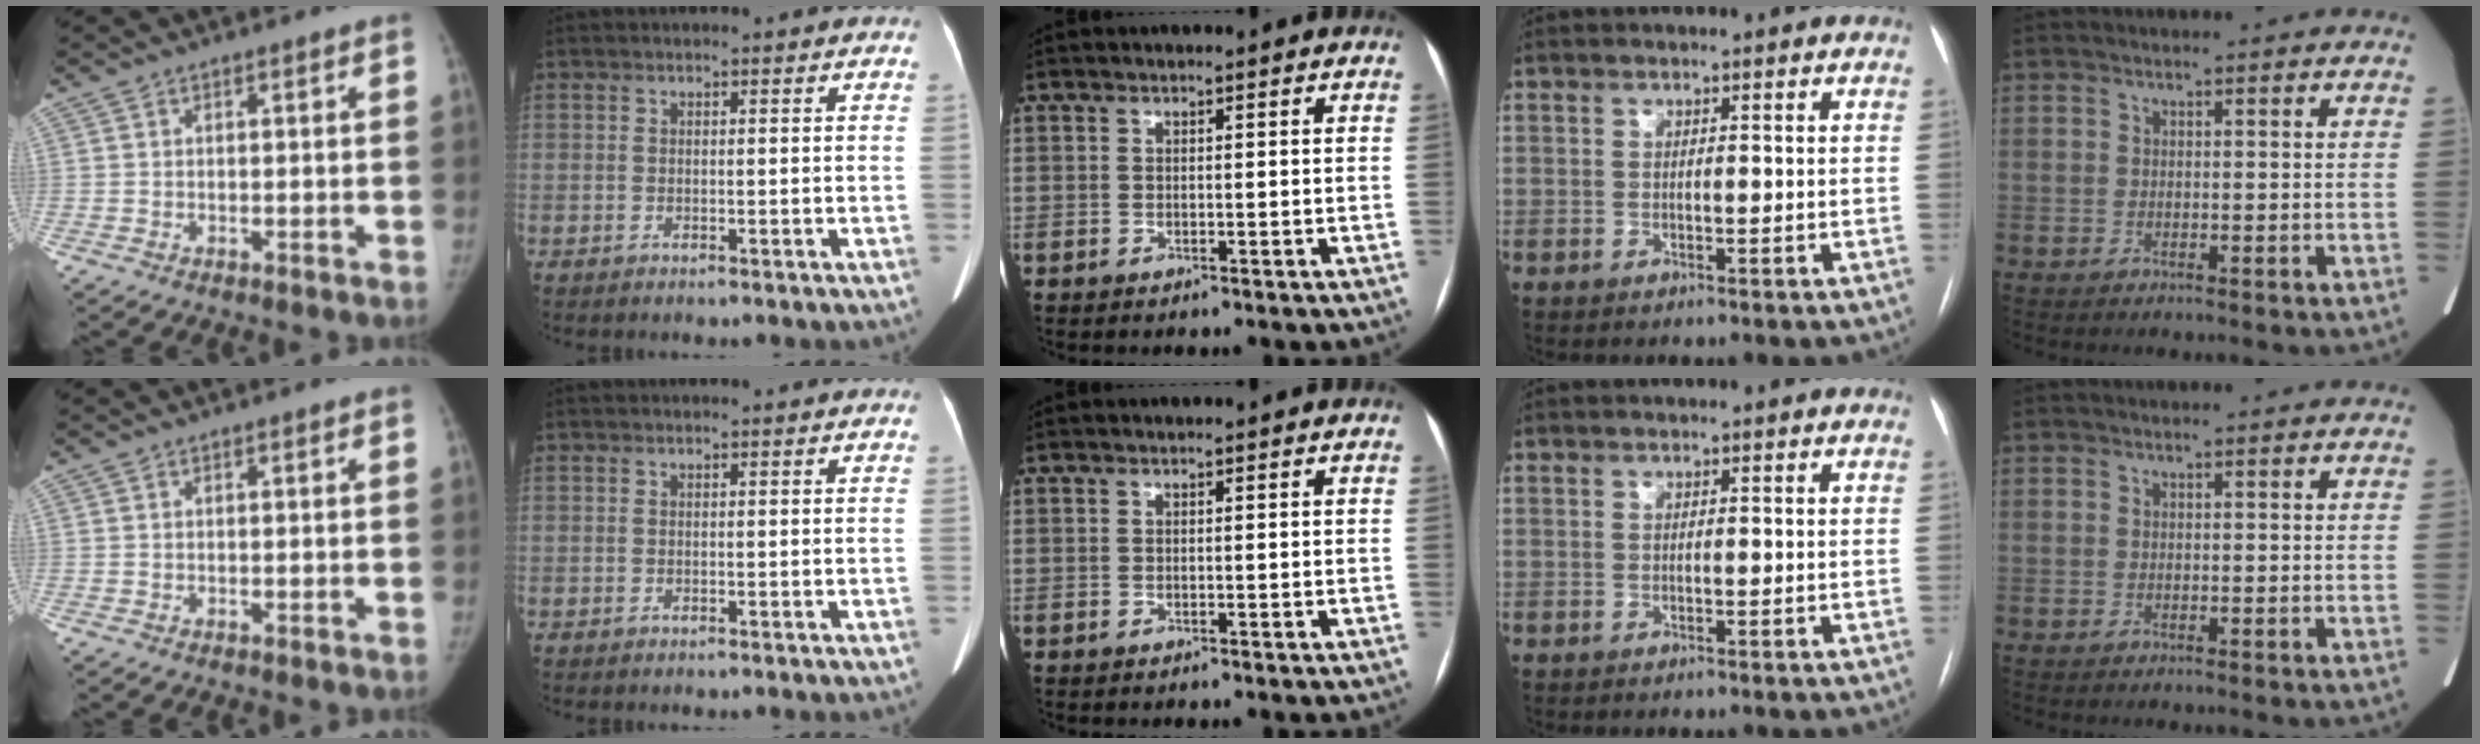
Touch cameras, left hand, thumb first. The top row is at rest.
{}